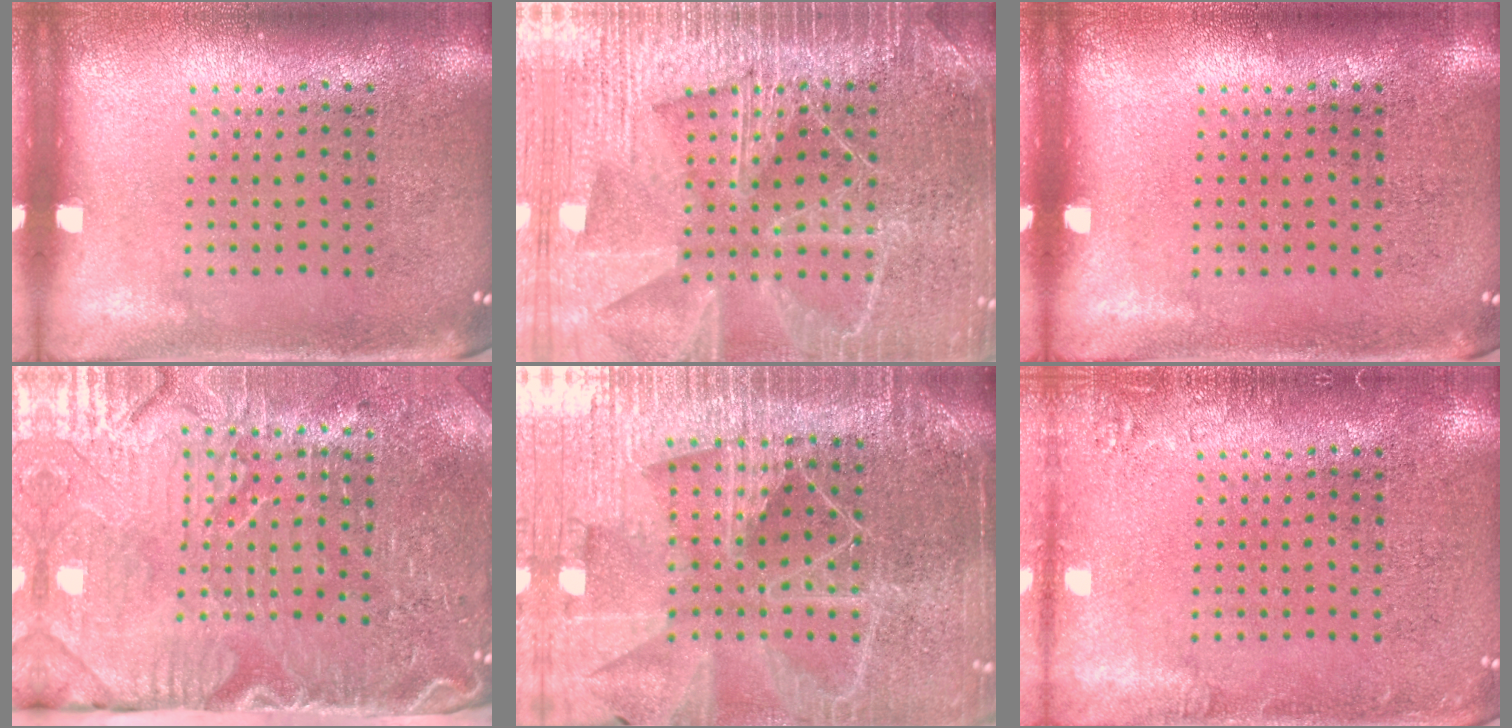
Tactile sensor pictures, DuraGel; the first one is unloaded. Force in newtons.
{"total": 6.3, "press": 6.3, "slide": 0.7}
{"total": 0.0}
{"total": 5.1, "press": 4.3, "slide": 2.7}
{"total": 5.8, "press": 5.1, "slide": 2.7}
{"total": 1.5, "press": 1.5, "slide": 0.2}